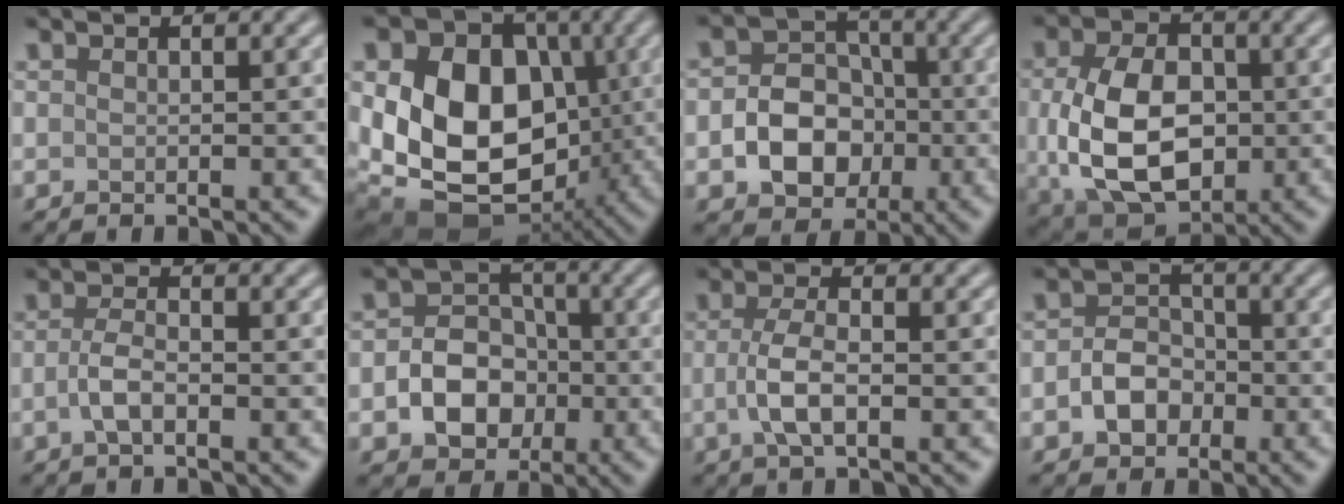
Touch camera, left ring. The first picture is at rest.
{"total": 16.1, "force": [-0.3, 12.2, 10.5], "torque": [-0.158, 0.012, -0.026]}
{"total": 6.2, "force": [-1.6, 4.9, 3.5], "torque": [-0.042, -0.004, -0.034]}
{"total": 10.0, "force": [-0.7, 6.7, 7.4], "torque": [-0.153, -0.012, -0.009]}
{"total": 2.3, "force": [-0.7, 0.8, 2.0], "torque": [-0.042, 0.002, -0.020]}
{"total": 5.5, "force": [-1.5, 4.3, 3.1], "torque": [-0.040, -0.003, -0.026]}
{"total": 3.4, "force": [-0.5, 1.2, 3.1], "torque": [-0.068, -0.001, -0.015]}
{"total": 3.5, "force": [-1.2, 2.7, 1.9], "torque": [-0.030, 0.004, -0.024]}